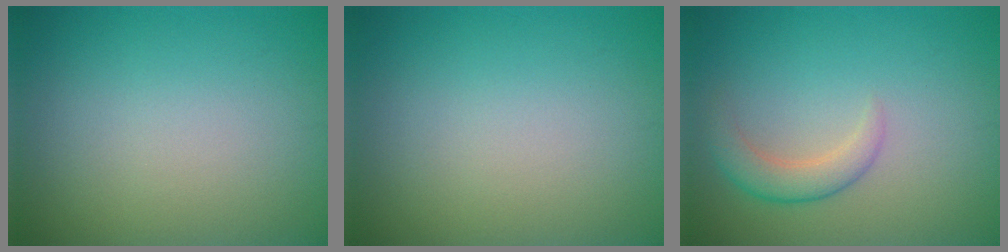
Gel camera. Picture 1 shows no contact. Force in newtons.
{"total": 0.0}
{"total": 2.6, "press": 2.6, "slide": 0.1}